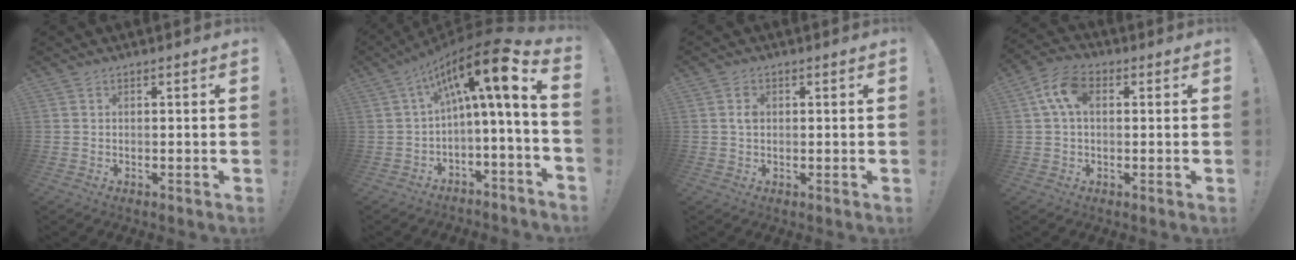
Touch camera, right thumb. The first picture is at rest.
{"total": 14.9, "force": [4.2, 1.8, 14.2], "torque": [-0.216, -0.036, 0.057]}
{"total": 2.1, "force": [0.3, 1.5, 1.4], "torque": [-0.024, 0.005, 0.002]}
{"total": 9.3, "force": [2.1, 5.7, 7.0], "torque": [-0.137, 0.014, 0.044]}